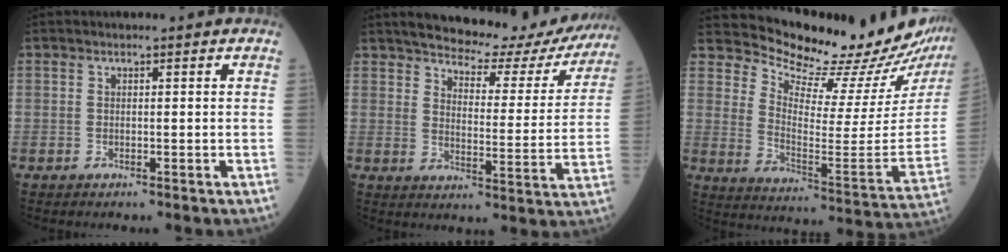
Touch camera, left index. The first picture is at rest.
{"total": 19.2, "force": [17.6, 4.8, 6.1], "torque": [-0.067, -0.028, 0.208]}
{"total": 20.6, "force": [19.9, 2.4, 4.7], "torque": [-0.087, -0.115, 0.256]}